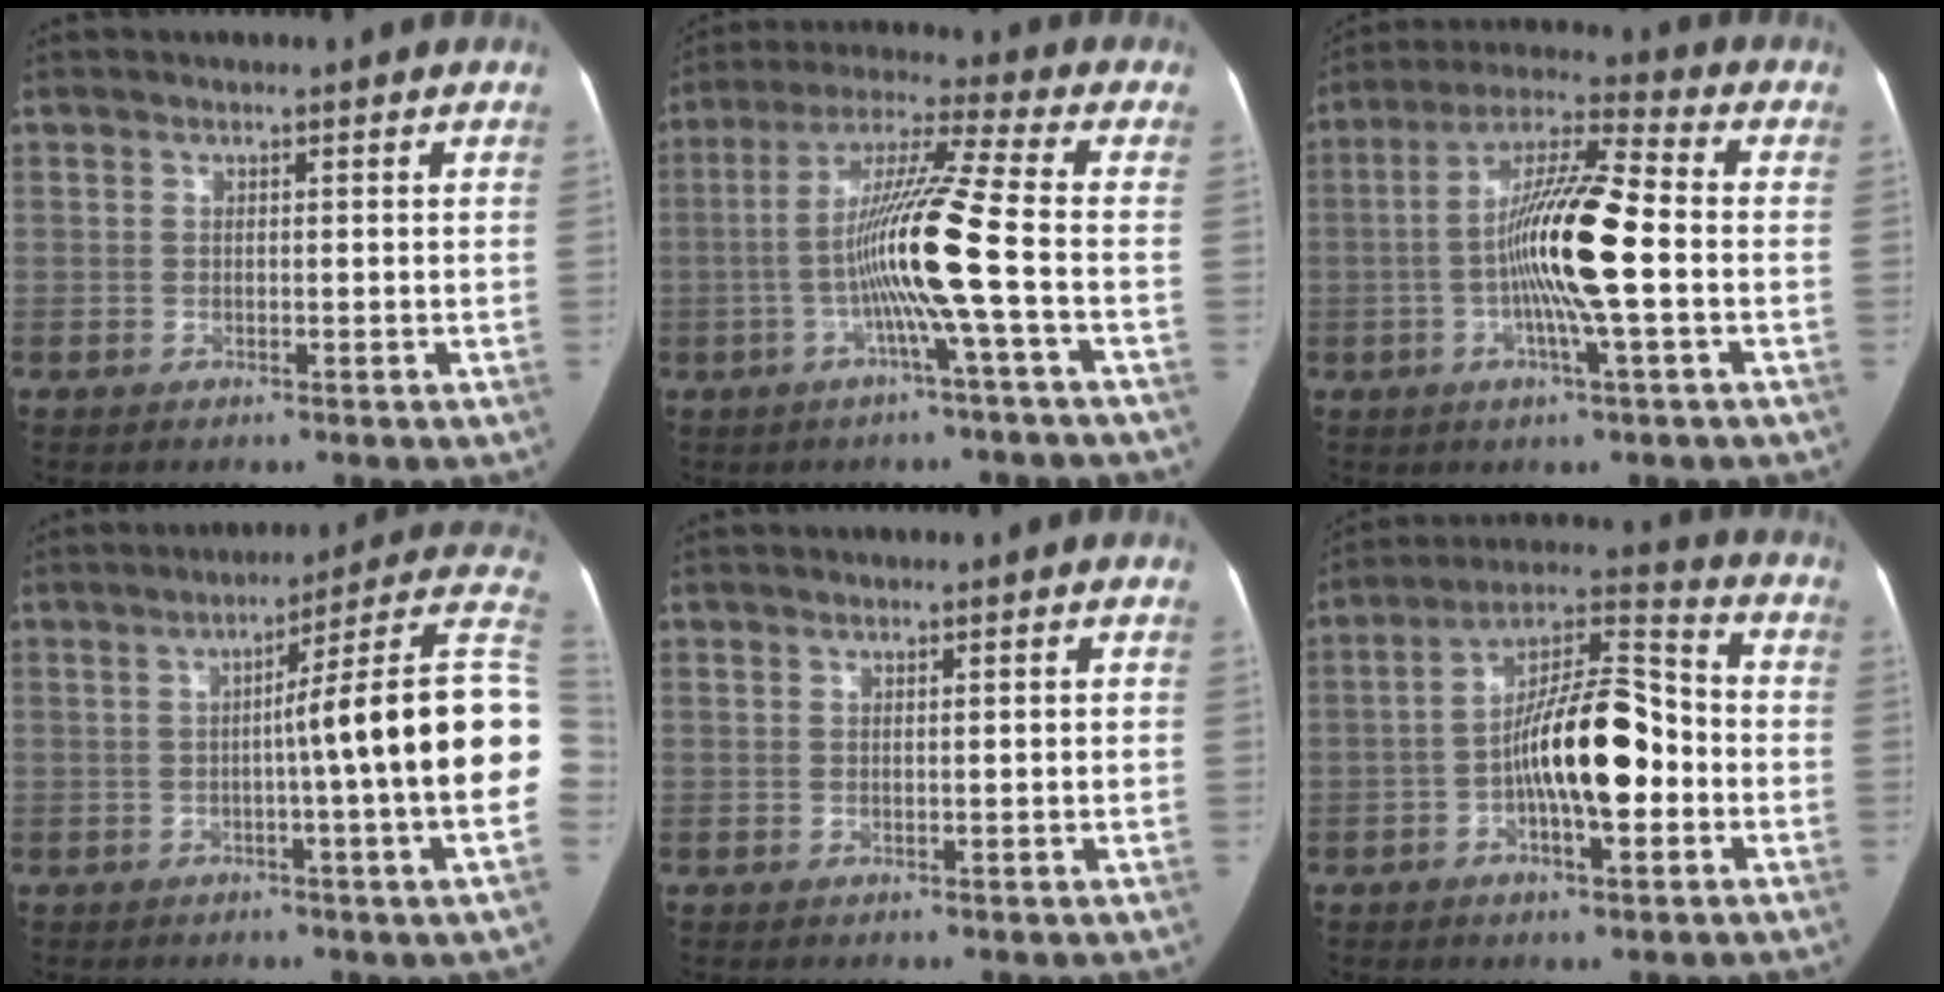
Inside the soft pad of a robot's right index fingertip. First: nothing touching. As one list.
[{"total": 12.1, "force": [-2.8, -2.0, 11.6], "torque": [-0.218, 0.006, -0.058]}, {"total": 13.3, "force": [-1.9, 0.7, 13.1], "torque": [-0.247, 0.008, -0.041]}, {"total": 18.2, "force": [-0.8, -2.0, 18.1], "torque": [-0.188, 0.027, -0.024]}, {"total": 1.0, "force": [0.0, 0.0, 1.0], "torque": [-0.018, 0.002, 0.002]}, {"total": 14.0, "force": [-2.9, 4.1, 13.1], "torque": [-0.237, 0.030, -0.049]}]